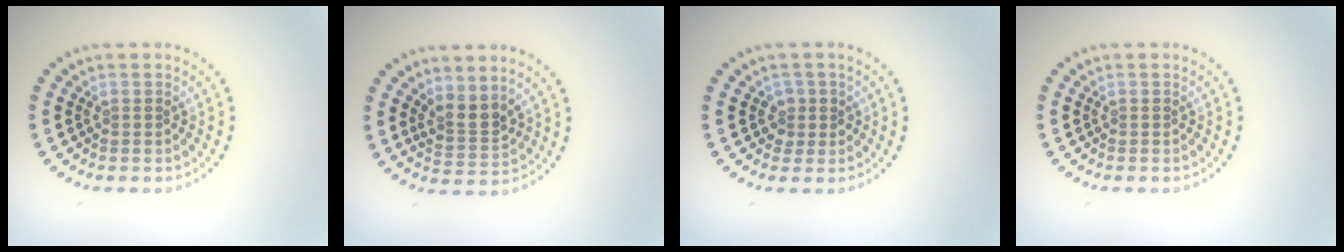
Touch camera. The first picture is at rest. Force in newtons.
{"total": 2.5, "press": 1.9, "slide": 1.6}
{"total": 1.3, "press": 1.1, "slide": 0.6}
{"total": 0.0}